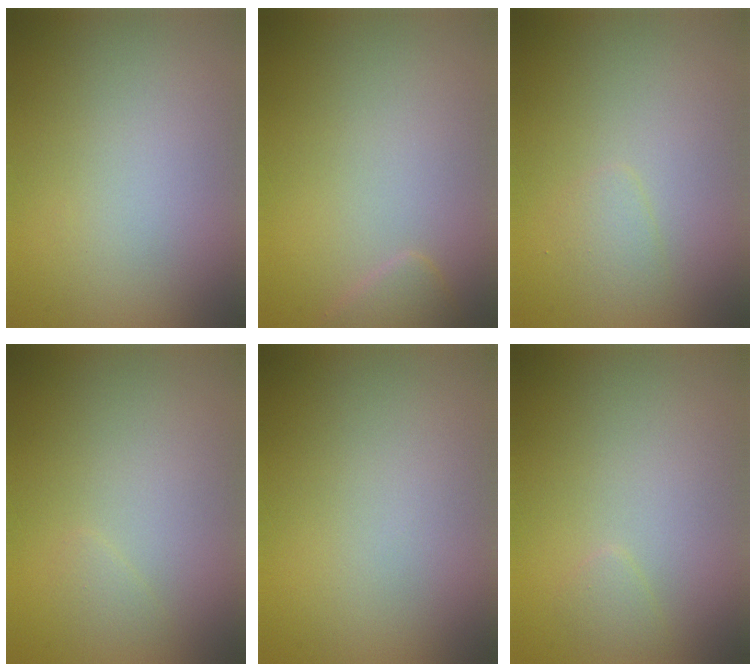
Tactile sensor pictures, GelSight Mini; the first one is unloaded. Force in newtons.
{"total": 1.4, "press": 1.4, "slide": 0.1}
{"total": 1.0, "press": 1.0, "slide": 0.0}
{"total": 0.6, "press": 0.6, "slide": 0.1}
{"total": 0.0}
{"total": 0.7, "press": 0.7, "slide": 0.1}